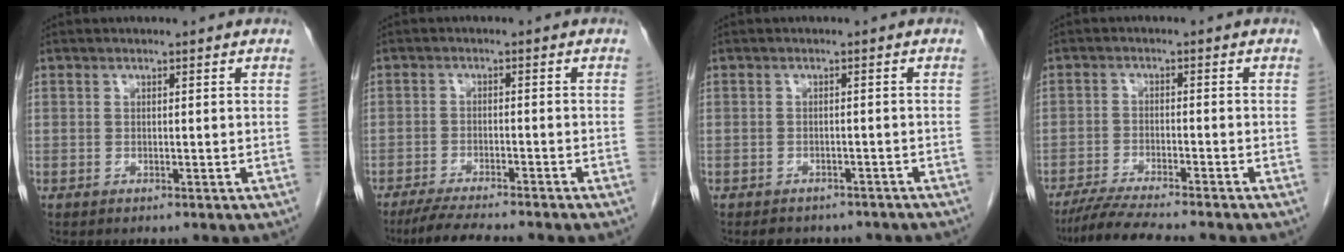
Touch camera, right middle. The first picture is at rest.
{"total": 7.8, "force": [-6.8, 0.0, 3.8], "torque": [-0.056, -0.019, -0.108]}
{"total": 6.6, "force": [-5.7, 2.8, 1.8], "torque": [-0.019, 0.005, -0.059]}
{"total": 8.5, "force": [-7.4, -0.5, 4.1], "torque": [-0.064, -0.023, -0.122]}